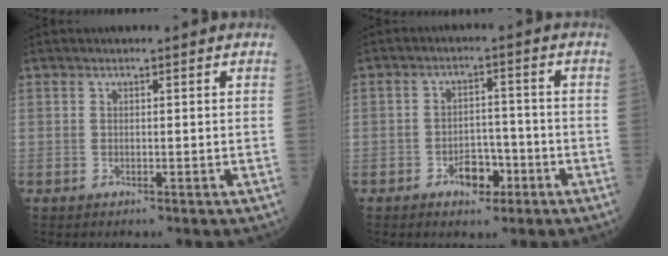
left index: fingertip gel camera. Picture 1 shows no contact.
{"total": 4.7, "force": [-2.5, 2.7, 2.9], "torque": [-0.045, 0.009, -0.039]}